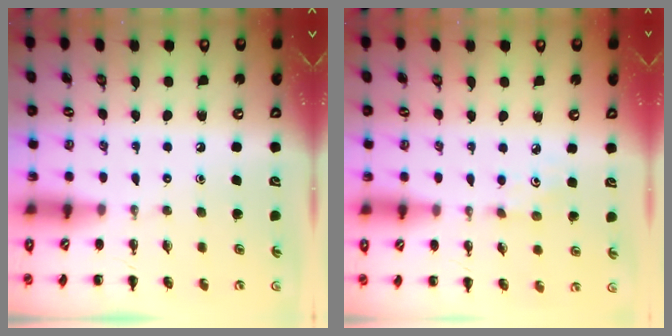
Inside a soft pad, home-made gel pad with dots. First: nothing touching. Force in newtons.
{"total": 2.8, "press": 2.7, "slide": 0.8}